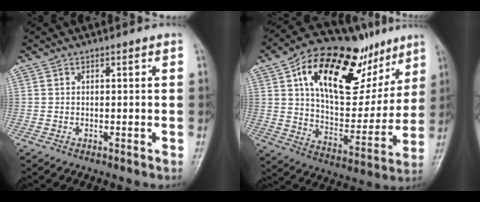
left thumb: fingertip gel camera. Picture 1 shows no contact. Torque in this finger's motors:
{"motor_torque": [1.37, 1.37, 1.70, -1.07, 0.30]}